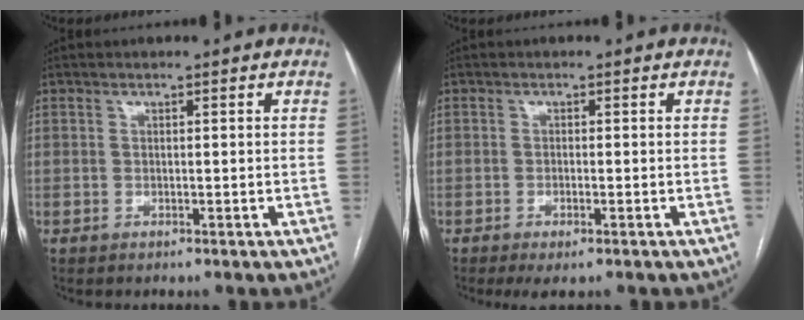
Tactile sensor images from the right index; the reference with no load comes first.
{"total": 2.4, "force": [-1.3, 0.5, 2.0], "torque": [-0.035, -0.006, -0.019]}